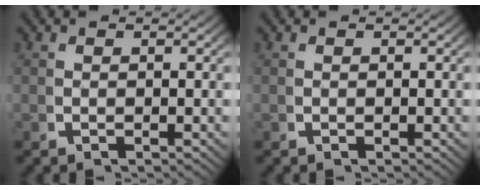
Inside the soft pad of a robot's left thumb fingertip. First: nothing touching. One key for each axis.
{"total": 0.0}